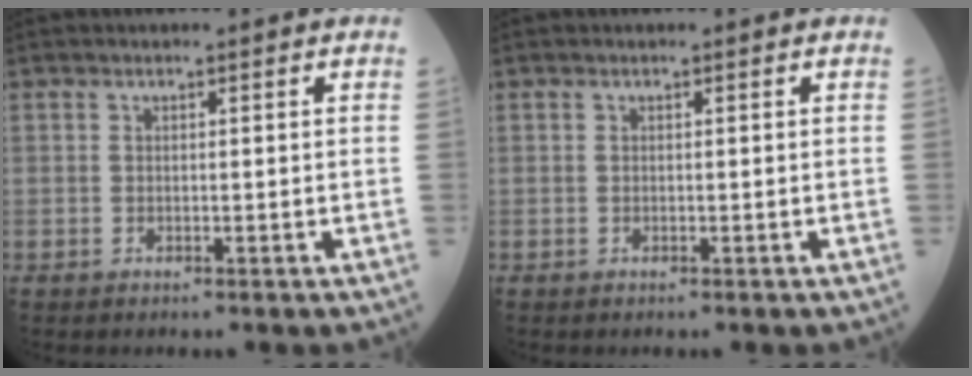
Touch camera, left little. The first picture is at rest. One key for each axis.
{"total": 0.0}